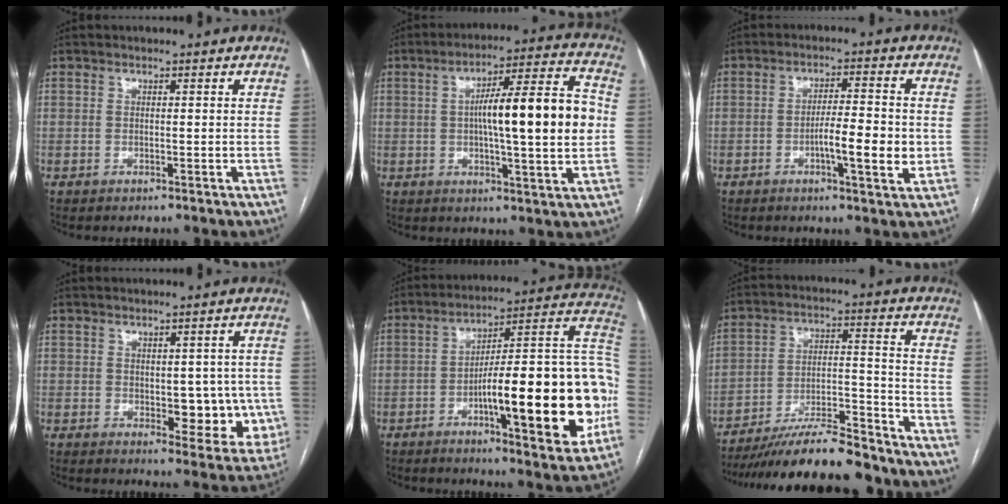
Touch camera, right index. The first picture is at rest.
{"total": 15.8, "force": [0.5, 1.5, 15.7], "torque": [-0.244, 0.019, 0.002]}
{"total": 7.3, "force": [-1.6, 1.1, 7.0], "torque": [-0.112, 0.000, -0.029]}
{"total": 8.0, "force": [-0.6, 4.4, 6.6], "torque": [-0.056, 0.006, 0.001]}
{"total": 25.8, "force": [-5.7, 4.3, 24.8], "torque": [-0.300, 0.019, -0.078]}
{"total": 18.8, "force": [-16.6, 2.4, 8.5], "torque": [-0.139, 0.008, -0.270]}